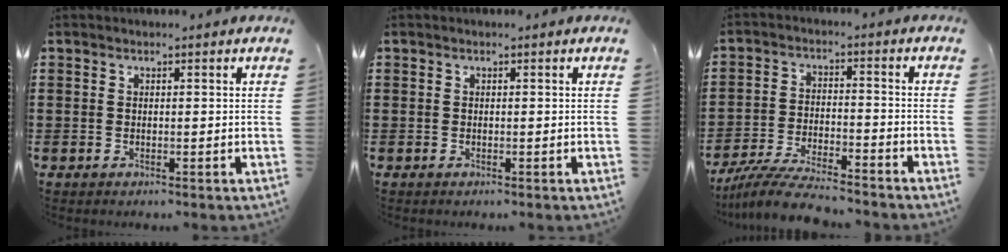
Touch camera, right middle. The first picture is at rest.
{"total": 0.0}
{"total": 7.5, "force": [-7.0, 0.8, 2.6], "torque": [-0.054, 0.002, -0.135]}